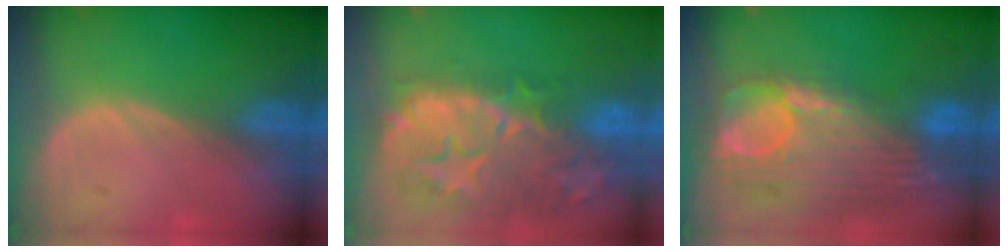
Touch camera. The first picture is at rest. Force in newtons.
{"total": 14.4, "press": 11.8, "slide": 8.2}
{"total": 12.7, "press": 10.7, "slide": 6.8}